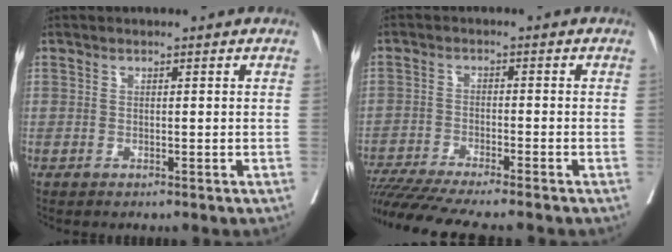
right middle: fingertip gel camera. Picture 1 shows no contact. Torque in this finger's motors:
{"motor_torque": [1.09, -1.05, 0.35, 0.15]}